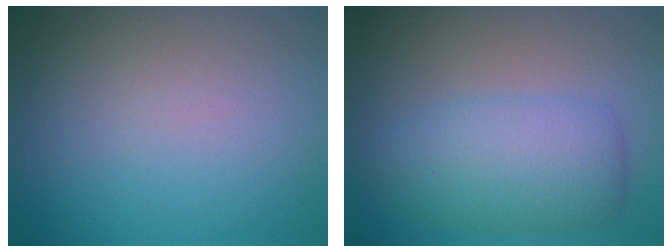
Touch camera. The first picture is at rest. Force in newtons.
{"total": 5.4, "press": 5.4, "slide": 0.3}